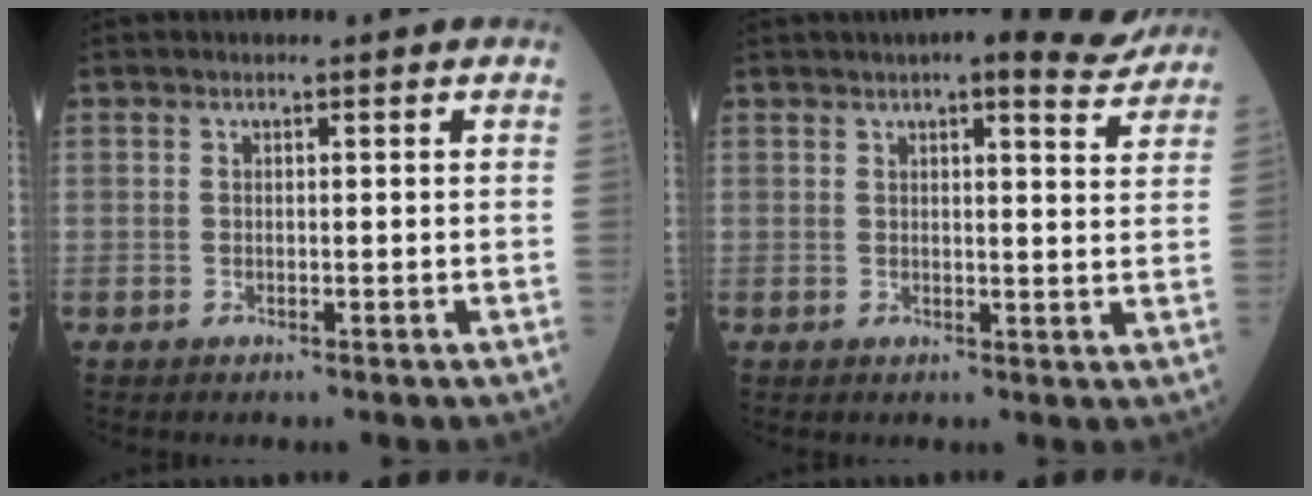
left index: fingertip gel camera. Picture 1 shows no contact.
{"total": 8.8, "force": [7.7, 1.3, 4.0], "torque": [-0.047, -0.001, 0.079]}